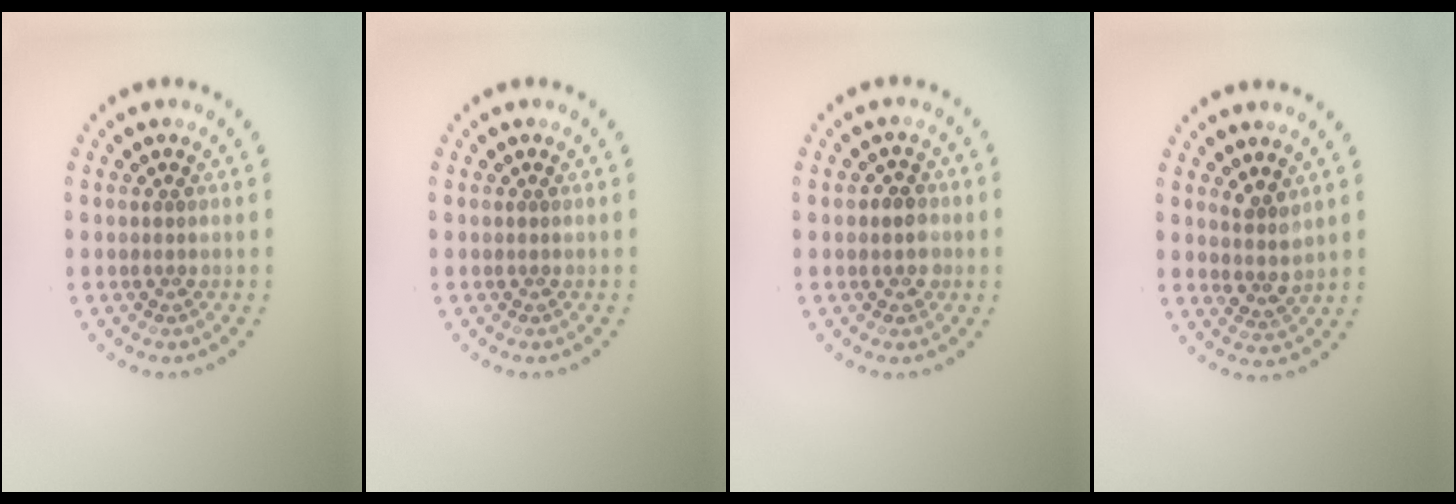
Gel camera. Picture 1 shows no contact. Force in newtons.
{"total": 0.0}
{"total": 1.8, "press": 1.7, "slide": 0.5}
{"total": 2.0, "press": 1.6, "slide": 1.3}